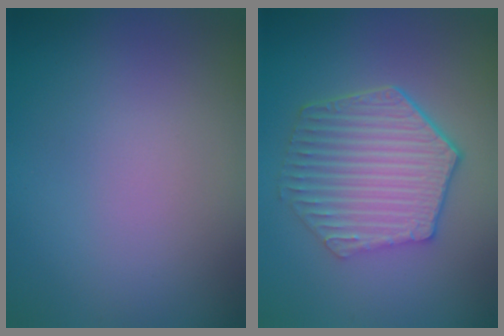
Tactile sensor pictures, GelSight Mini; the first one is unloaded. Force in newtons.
{"total": 6.2, "press": 4.8, "slide": 3.9}